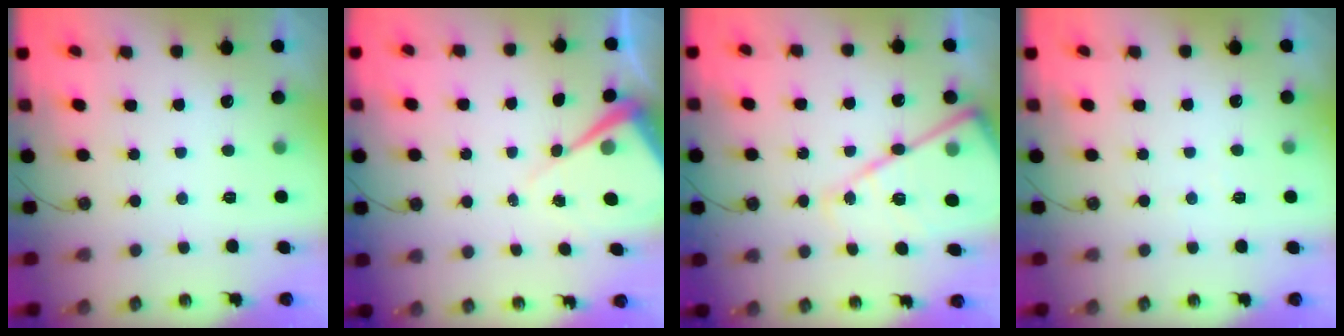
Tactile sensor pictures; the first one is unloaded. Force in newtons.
{"total": 7.5, "press": 7.5, "slide": 0.5}
{"total": 19.0, "press": 18.9, "slide": 1.7}
{"total": 2.0, "press": 2.0, "slide": 0.3}